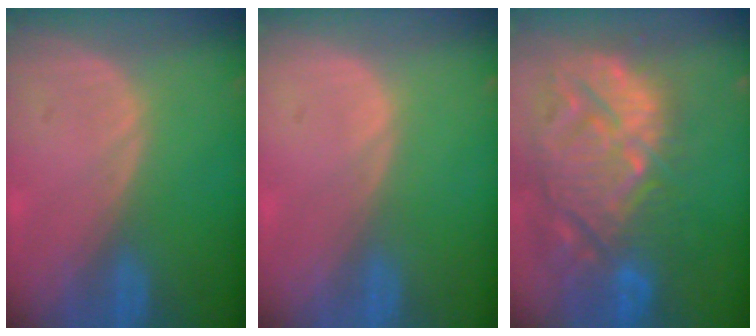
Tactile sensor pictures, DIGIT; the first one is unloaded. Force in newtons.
{"total": 0.0}
{"total": 14.8, "press": 12.7, "slide": 7.6}